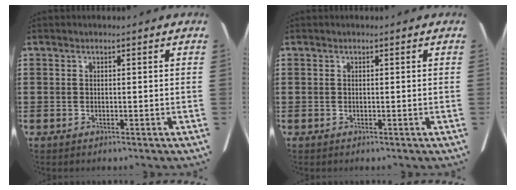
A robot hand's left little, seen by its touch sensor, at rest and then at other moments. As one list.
[{"total": 0.0}]